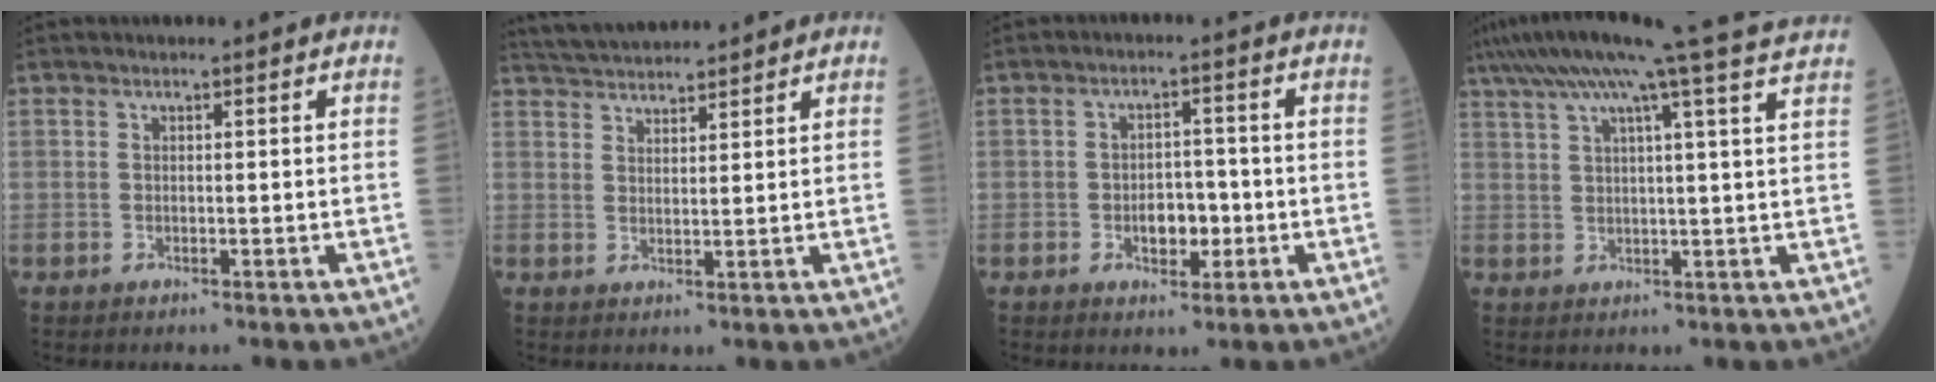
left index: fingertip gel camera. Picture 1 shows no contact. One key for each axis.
{"total": 8.0, "fx": 7.7, "fy": 0.6, "fz": 2.2, "tx": -0.048, "ty": 0.036, "tz": 0.131}
{"total": 4.4, "fx": -1.2, "fy": 2.6, "fz": 3.3, "tx": -0.049, "ty": 0.007, "tz": -0.015}
{"total": 20.1, "fx": 16.7, "fy": -2.2, "fz": 10.9, "tx": -0.194, "ty": 0.003, "tz": 0.221}